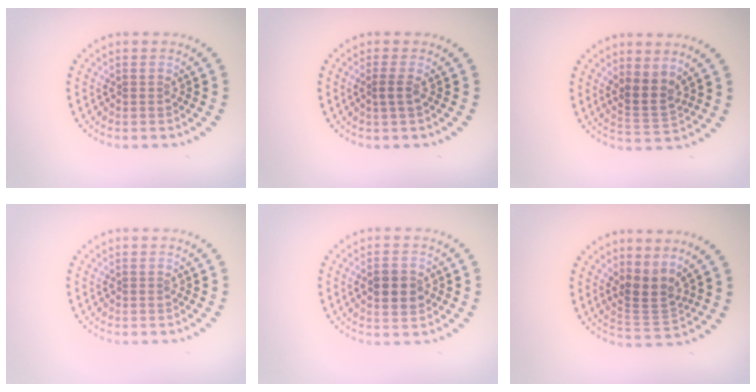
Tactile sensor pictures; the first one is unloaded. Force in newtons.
{"total": 1.2, "press": 0.9, "slide": 0.8}
{"total": 2.7, "press": 2.1, "slide": 1.6}
{"total": 0.0}
{"total": 2.8, "press": 2.7, "slide": 0.2}
{"total": 2.9, "press": 2.1, "slide": 2.0}